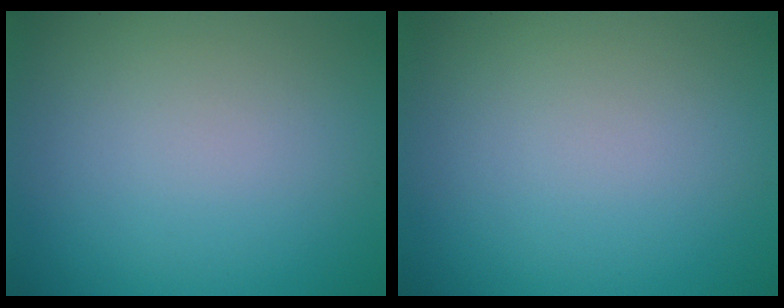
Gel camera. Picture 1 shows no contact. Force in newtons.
{"total": 0.0}